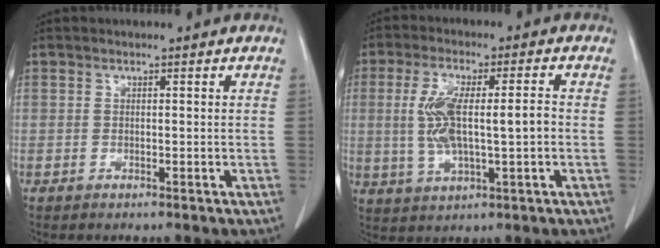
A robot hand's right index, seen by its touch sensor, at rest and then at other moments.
{"total": 9.6, "force": [0.0, 2.7, 9.2], "torque": [-0.191, 0.014, 0.009]}